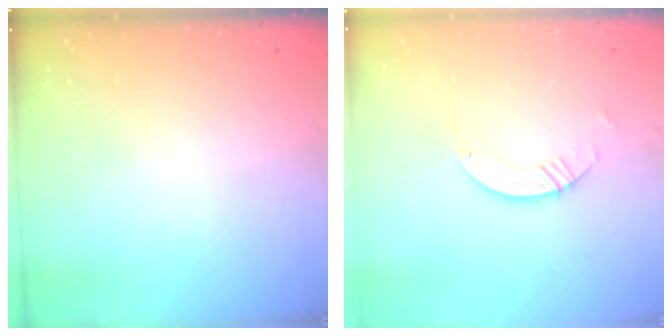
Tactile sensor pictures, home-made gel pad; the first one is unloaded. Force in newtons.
{"total": 3.8, "press": 3.8, "slide": 0.1}